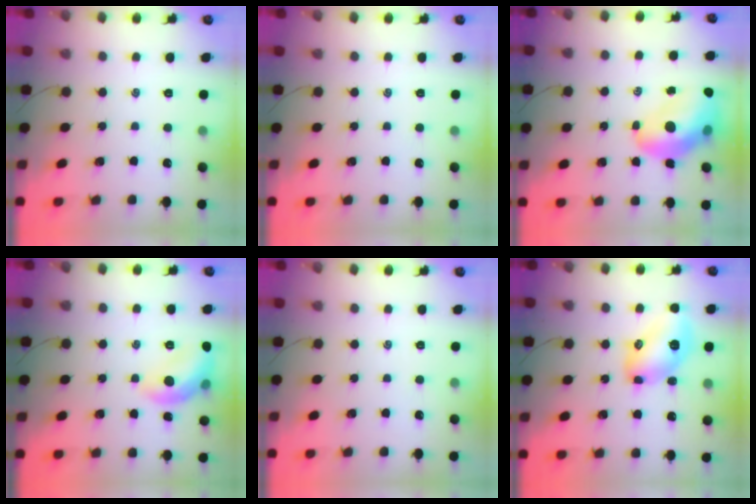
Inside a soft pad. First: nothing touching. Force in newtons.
{"total": 0.0}
{"total": 14.6, "press": 14.0, "slide": 4.0}
{"total": 11.2, "press": 11.2, "slide": 0.8}
{"total": 0.0}
{"total": 11.7, "press": 11.7, "slide": 0.8}